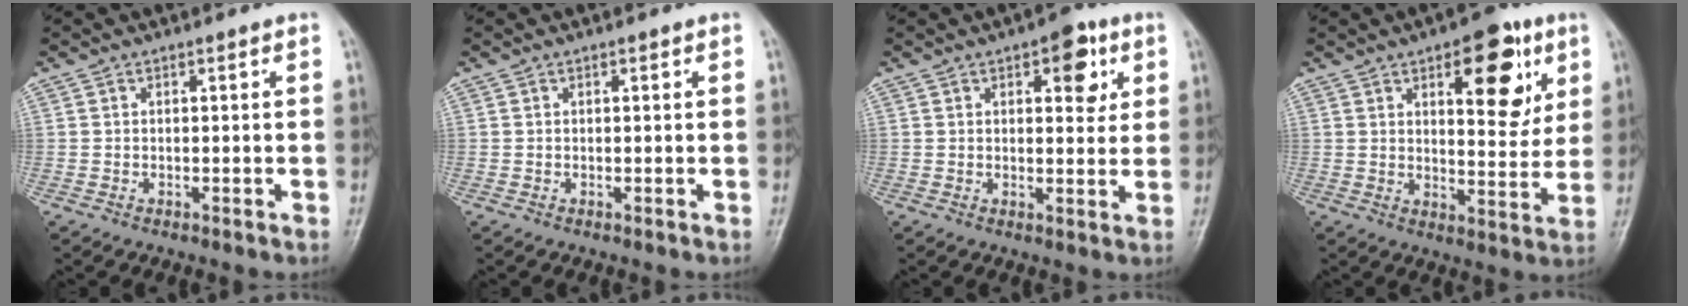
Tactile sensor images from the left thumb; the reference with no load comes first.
{"total": 0.8, "force": [0.2, 0.4, 0.6], "torque": [-0.007, 0.001, 0.004]}
{"total": 7.9, "force": [3.2, 3.9, 6.0], "torque": [-0.045, -0.007, 0.035]}
{"total": 14.3, "force": [6.1, 6.3, 11.3], "torque": [-0.107, -0.024, 0.081]}